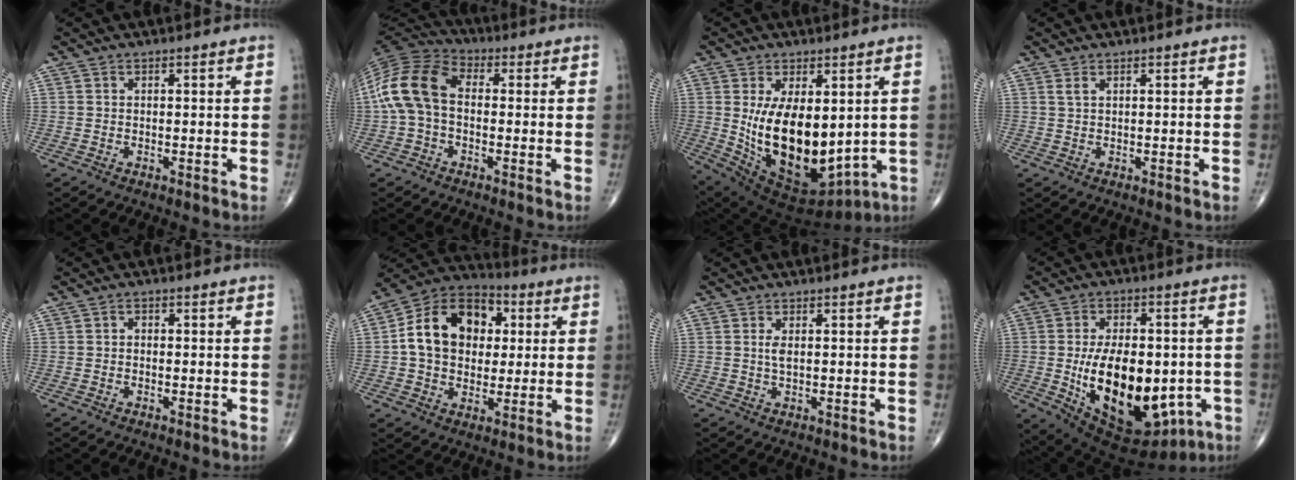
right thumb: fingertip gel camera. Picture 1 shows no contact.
{"total": 12.8, "force": [-0.2, 8.6, 9.6], "torque": [-0.195, 0.033, -0.015]}
{"total": 19.7, "force": [0.6, 10.8, 16.5], "torque": [-0.269, -0.031, 0.046]}
{"total": 0.9, "force": [0.6, 0.3, 0.7], "torque": [-0.016, 0.005, 0.014]}
{"total": 1.0, "force": [-0.2, 0.7, 0.6], "torque": [-0.003, 0.003, -0.008]}
{"total": 17.1, "force": [2.5, 12.5, 11.3], "torque": [-0.156, 0.018, 0.034]}
{"total": 1.7, "force": [0.2, 0.6, 1.6], "torque": [-0.035, -0.002, 0.007]}
{"total": 24.5, "force": [-4.1, 13.8, 19.8], "torque": [-0.303, -0.010, -0.026]}